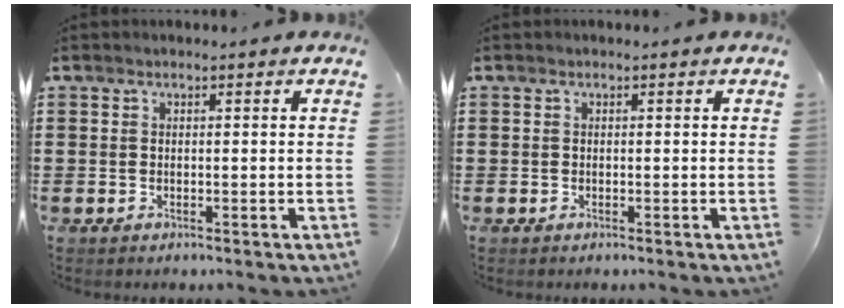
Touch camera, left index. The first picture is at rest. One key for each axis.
{"total": 0.0}